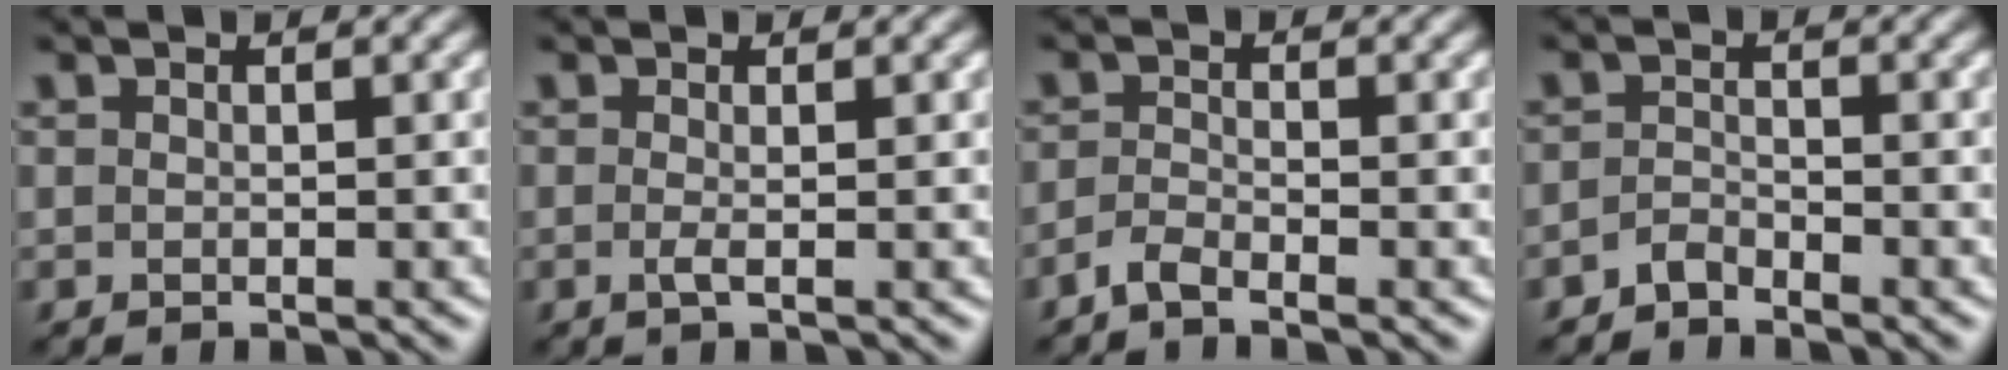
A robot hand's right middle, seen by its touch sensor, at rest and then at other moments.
{"total": 1.1, "force": [-0.2, 0.2, 1.0], "torque": [-0.021, -0.005, -0.005]}
{"total": 1.6, "force": [-1.3, 0.3, 0.9], "torque": [-0.023, 0.000, -0.035]}
{"total": 1.4, "force": [-1.3, 0.4, 0.4], "torque": [-0.009, 0.006, -0.027]}